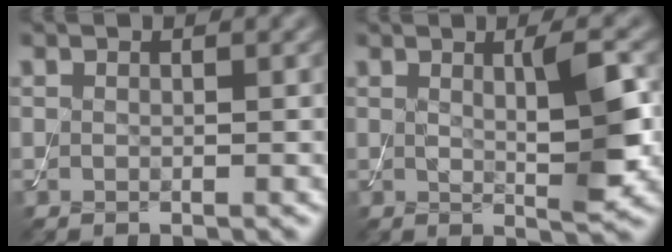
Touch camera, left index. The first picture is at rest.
{"total": 4.2, "force": [0.8, 0.7, 4.1], "torque": [-0.061, -0.007, 0.014]}